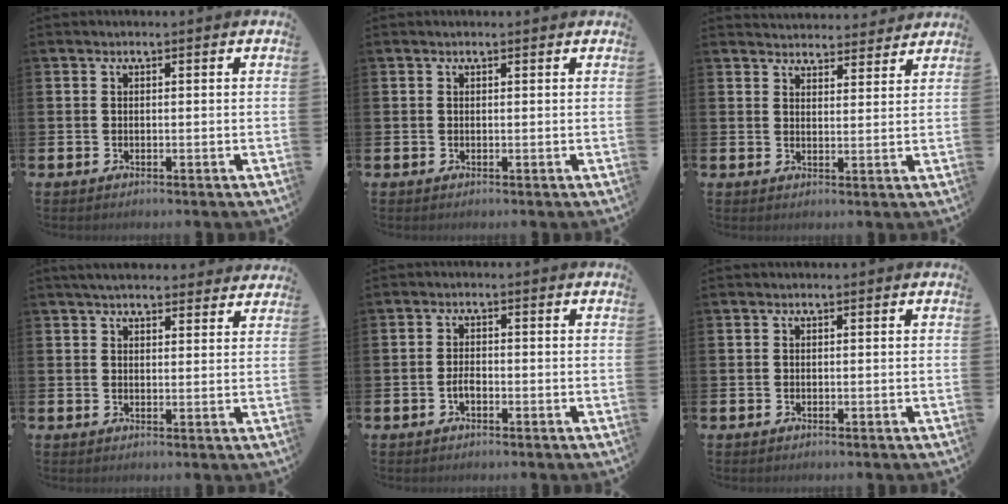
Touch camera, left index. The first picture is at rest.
{"total": 0.0}
{"total": 4.1, "force": [4.0, 0.8, -0.2], "torque": [0.005, -0.027, 0.070]}
{"total": 4.1, "force": [3.9, 0.9, 1.0], "torque": [-0.021, -0.012, 0.072]}
{"total": 1.7, "force": [-0.7, 0.9, 1.3], "torque": [-0.022, 0.001, -0.015]}
{"total": 0.0}